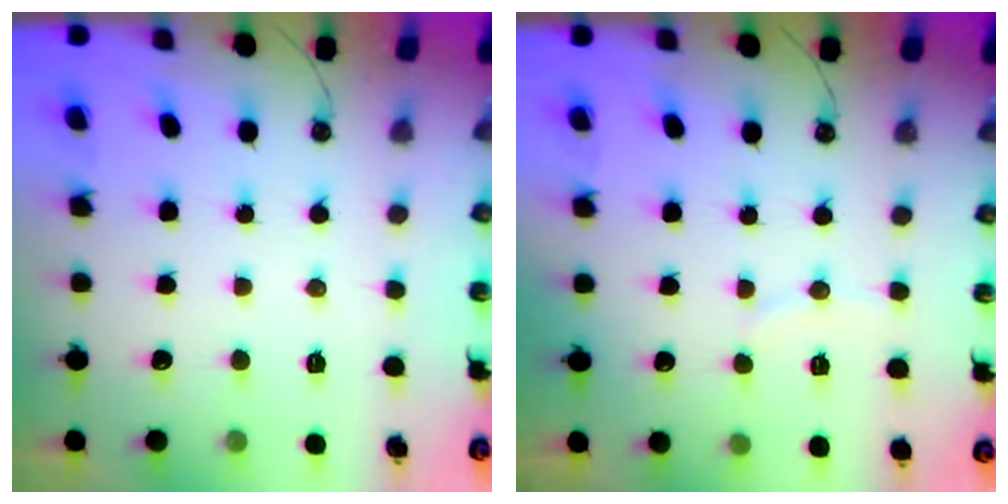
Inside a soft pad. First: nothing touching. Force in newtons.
{"total": 4.4, "press": 4.4, "slide": 0.5}